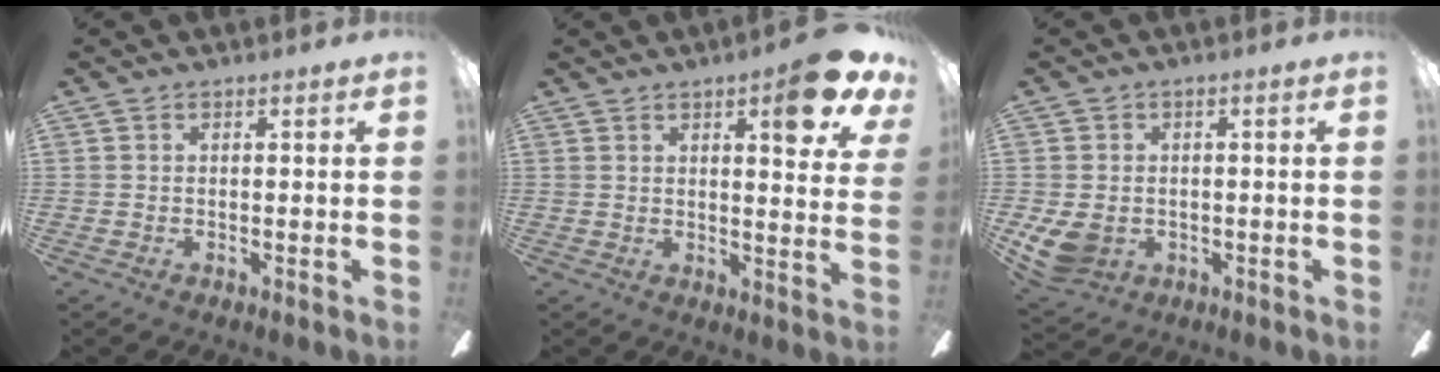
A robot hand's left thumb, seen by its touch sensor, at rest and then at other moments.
{"total": 9.9, "force": [6.0, 2.5, 7.5], "torque": [-0.090, -0.032, 0.091]}
{"total": 7.0, "force": [-1.8, 5.7, 3.7], "torque": [-0.092, -0.001, -0.035]}